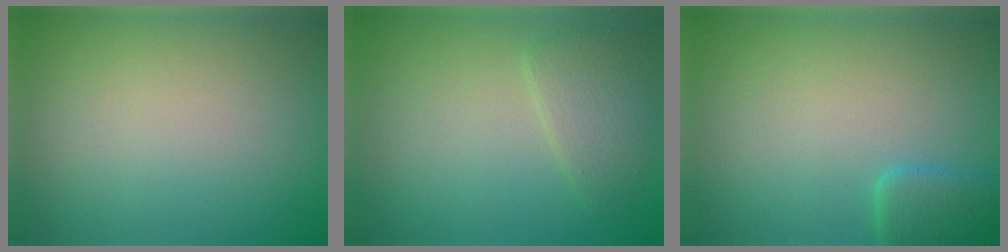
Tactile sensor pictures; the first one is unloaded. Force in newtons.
{"total": 2.4, "press": 2.4, "slide": 0.0}
{"total": 2.5, "press": 2.5, "slide": 0.2}